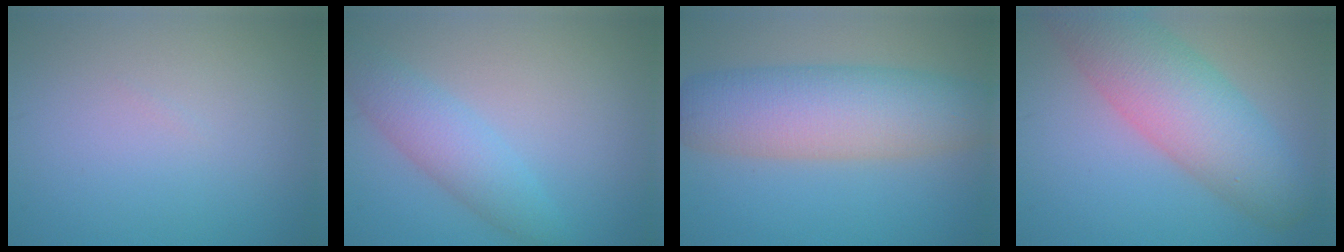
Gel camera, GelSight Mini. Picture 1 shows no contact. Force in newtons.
{"total": 3.7, "press": 3.7, "slide": 0.2}
{"total": 8.5, "press": 8.5, "slide": 0.2}
{"total": 8.1, "press": 8.1, "slide": 0.4}